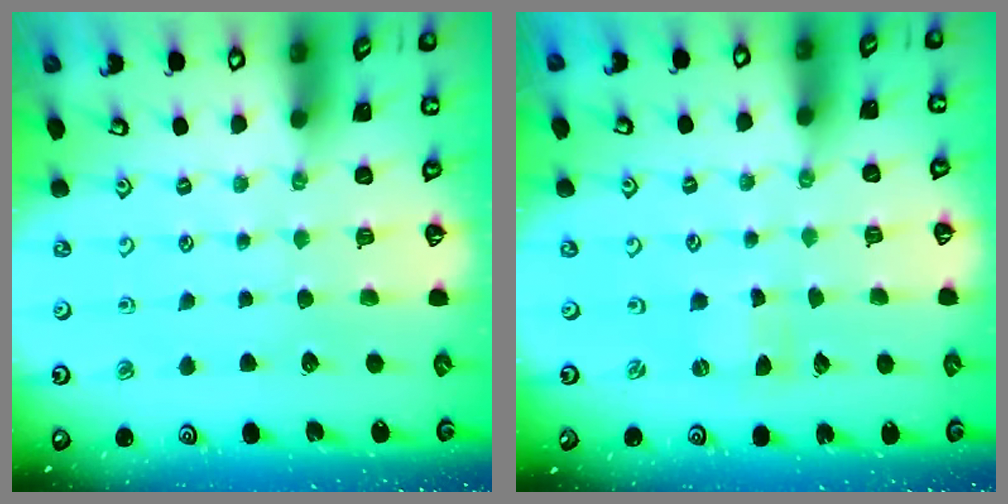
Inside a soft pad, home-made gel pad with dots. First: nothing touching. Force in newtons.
{"total": 0.0}